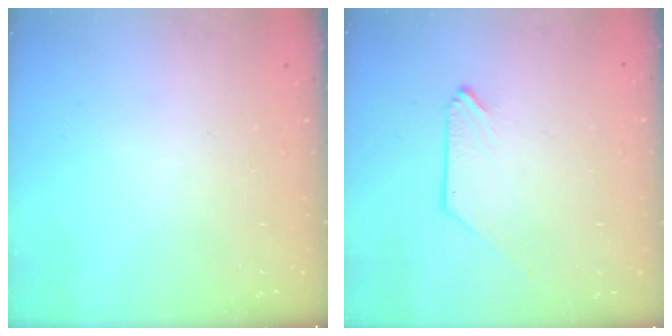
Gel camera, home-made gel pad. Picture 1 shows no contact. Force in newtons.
{"total": 0.0}